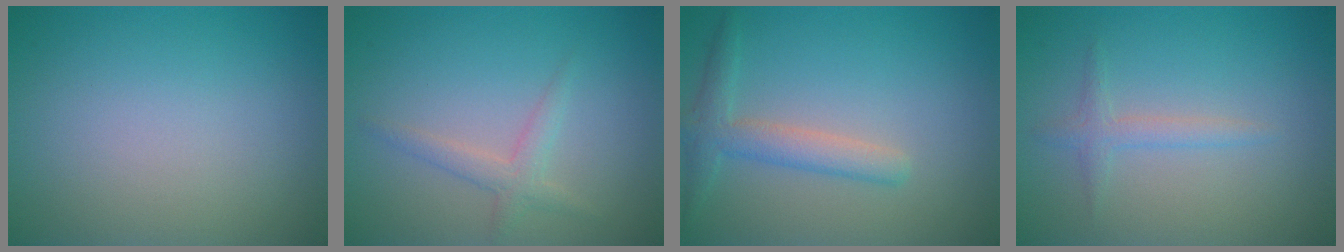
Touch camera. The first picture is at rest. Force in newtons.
{"total": 1.8, "press": 1.8, "slide": 0.0}
{"total": 2.8, "press": 2.8, "slide": 0.1}
{"total": 1.5, "press": 1.5, "slide": 0.1}